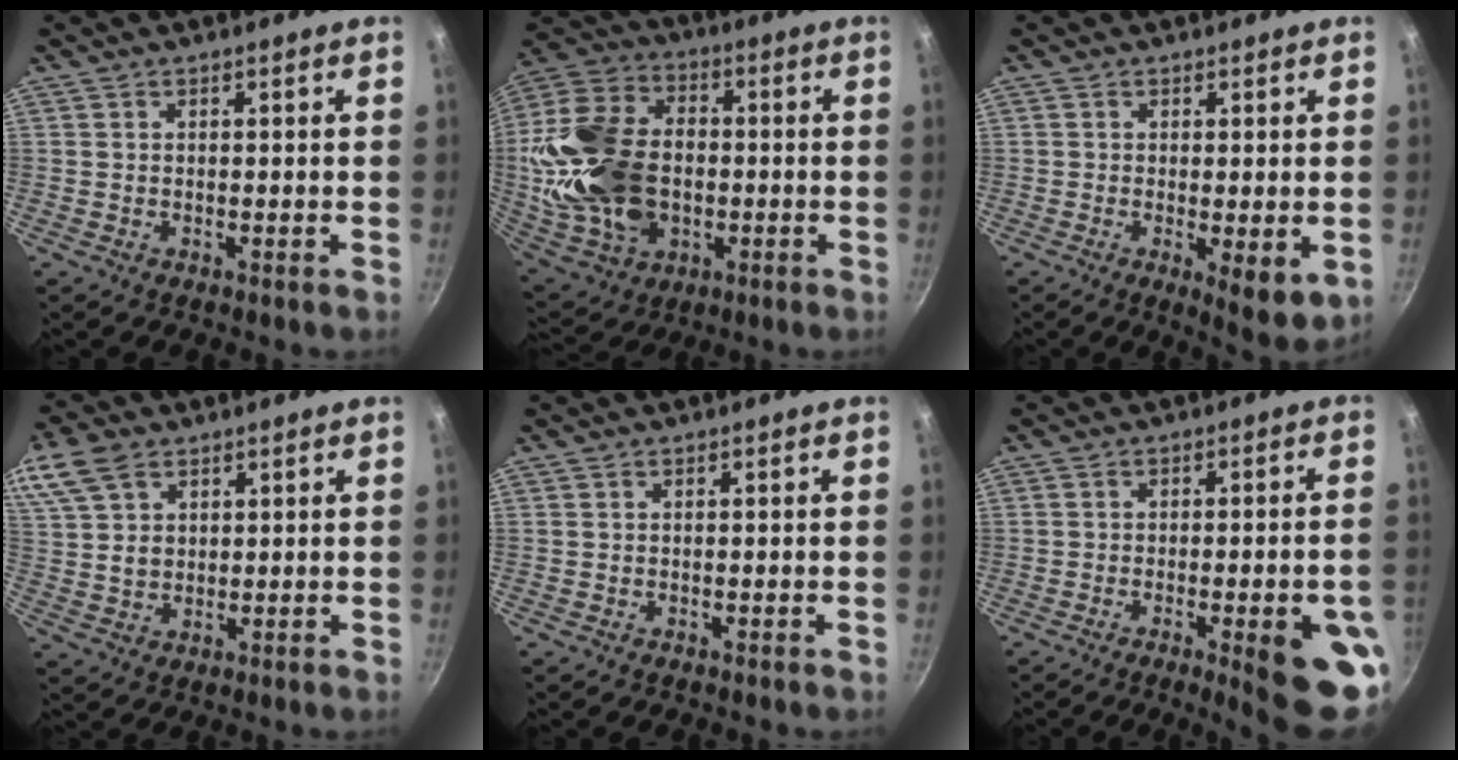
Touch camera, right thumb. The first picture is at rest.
{"total": 23.9, "force": [-1.5, 16.9, 16.9], "torque": [-0.322, 0.026, -0.018]}
{"total": 6.9, "force": [-1.2, 2.3, 6.4], "torque": [-0.086, -0.015, -0.010]}
{"total": 12.5, "force": [6.4, 8.3, 6.8], "torque": [-0.140, 0.006, 0.130]}
{"total": 0.0}
{"total": 12.4, "force": [-4.1, 3.0, 11.3], "torque": [-0.119, 0.014, -0.048]}